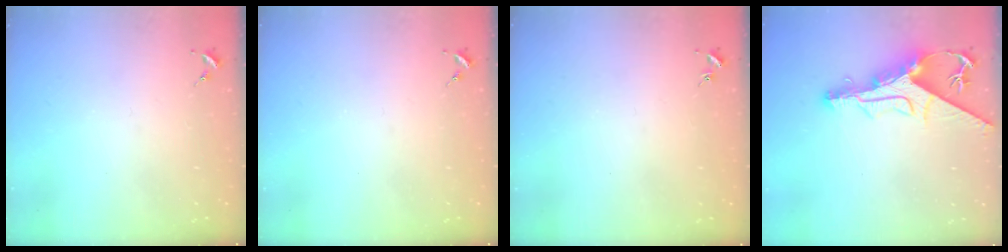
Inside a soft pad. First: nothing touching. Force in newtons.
{"total": 0.0}
{"total": 0.9, "press": 0.9, "slide": 0.2}
{"total": 13.9, "press": 13.8, "slide": 1.4}